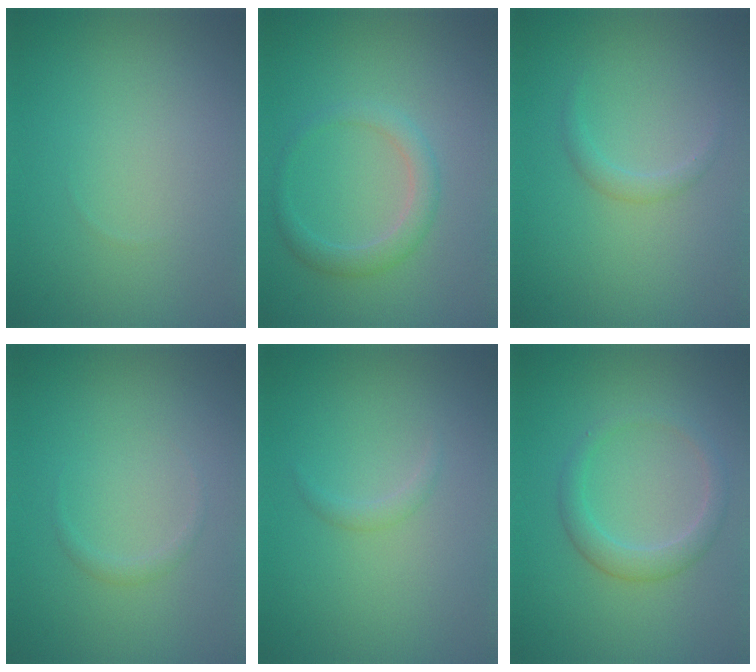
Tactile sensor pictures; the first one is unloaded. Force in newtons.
{"total": 2.2, "press": 2.2, "slide": 0.2}
{"total": 1.1, "press": 1.1, "slide": 0.0}
{"total": 0.8, "press": 0.8, "slide": 0.0}
{"total": 0.8, "press": 0.8, "slide": 0.0}
{"total": 2.2, "press": 2.2, "slide": 0.1}